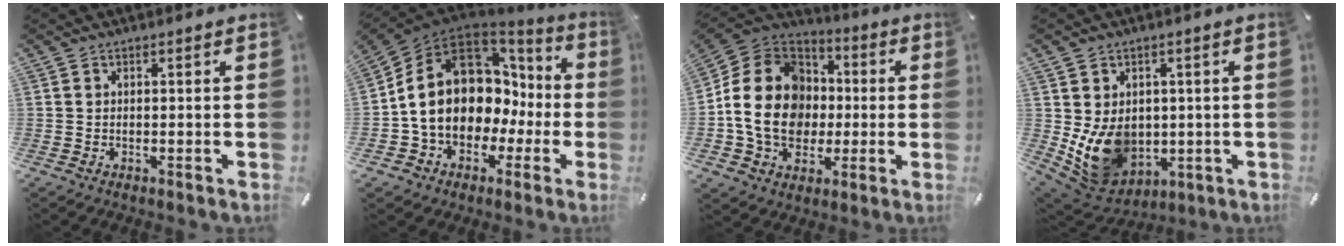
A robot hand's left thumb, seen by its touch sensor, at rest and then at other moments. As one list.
[{"total": 16.5, "force": [1.3, 12.8, 10.4], "torque": [-0.213, -0.019, 0.018]}, {"total": 19.3, "force": [-2.3, 16.2, 10.2], "torque": [-0.208, 0.024, -0.040]}, {"total": 11.7, "force": [-0.1, 10.1, 6.0], "torque": [-0.120, -0.018, 0.009]}]